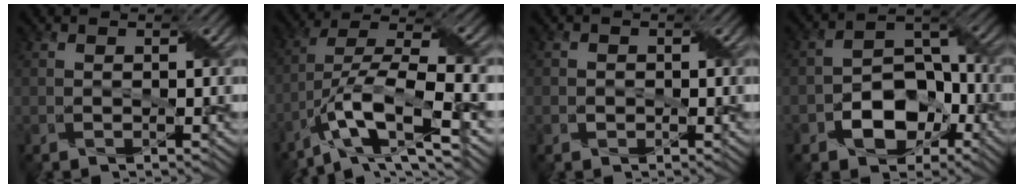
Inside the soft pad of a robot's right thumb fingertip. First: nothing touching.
{"total": 12.7, "force": [-6.0, 4.4, 10.3], "torque": [-0.210, -0.012, -0.106]}
{"total": 0.9, "force": [-0.5, 0.7, -0.2], "torque": [0.004, -0.007, 0.000]}
{"total": 8.1, "force": [-3.9, 5.6, 4.4], "torque": [-0.068, -0.007, -0.068]}